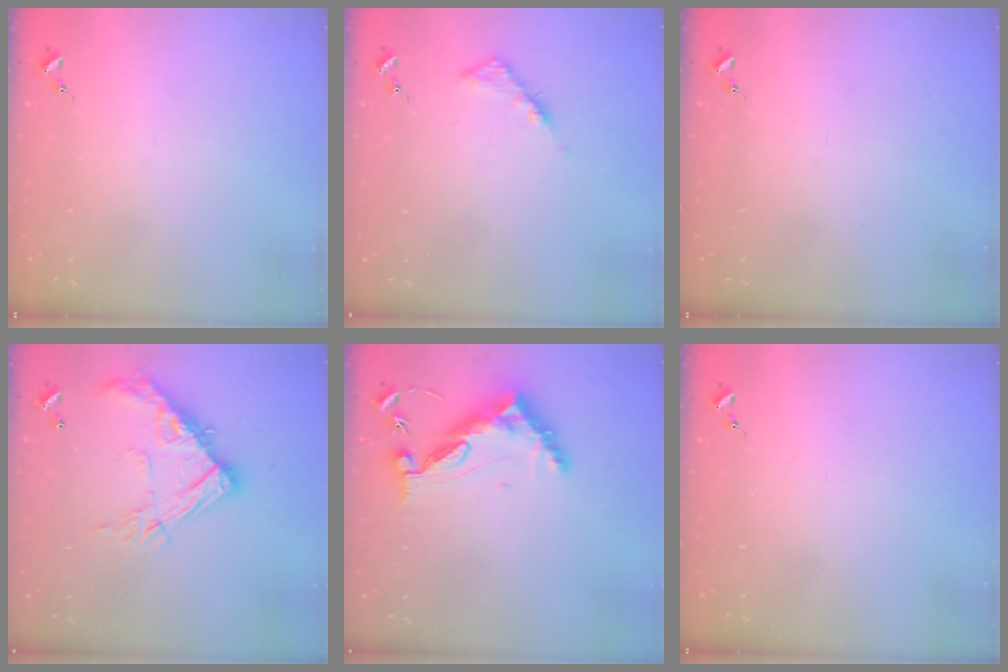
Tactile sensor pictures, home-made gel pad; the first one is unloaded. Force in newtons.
{"total": 4.1, "press": 4.0, "slide": 0.5}
{"total": 0.0}
{"total": 17.2, "press": 17.2, "slide": 1.2}
{"total": 10.3, "press": 10.2, "slide": 1.0}
{"total": 0.0}